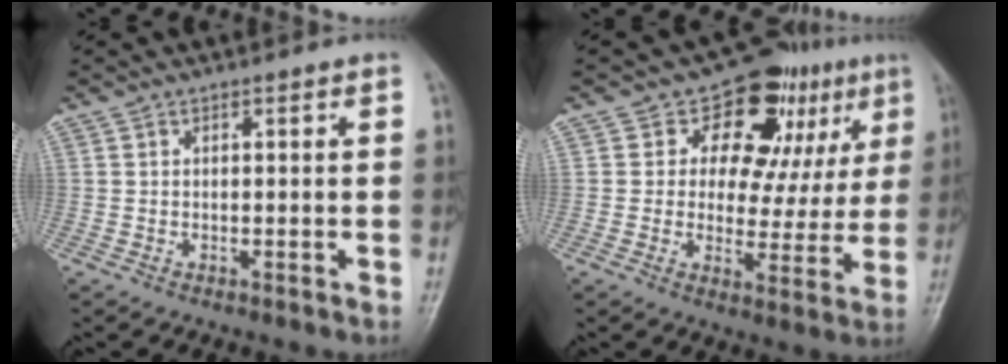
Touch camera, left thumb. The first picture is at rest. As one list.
[{"total": 15.7, "force": [7.2, 10.1, 9.6], "torque": [-0.054, -0.011, 0.099]}]